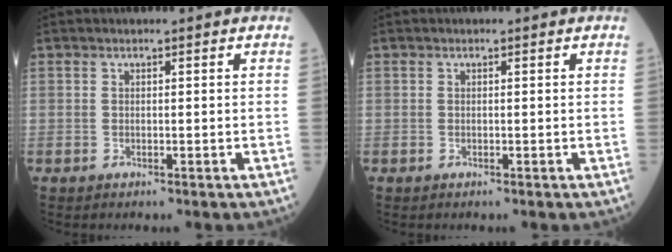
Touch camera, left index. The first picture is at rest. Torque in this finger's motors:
{"motor_torque": [0.00, 0.00, -0.03, 0.00]}